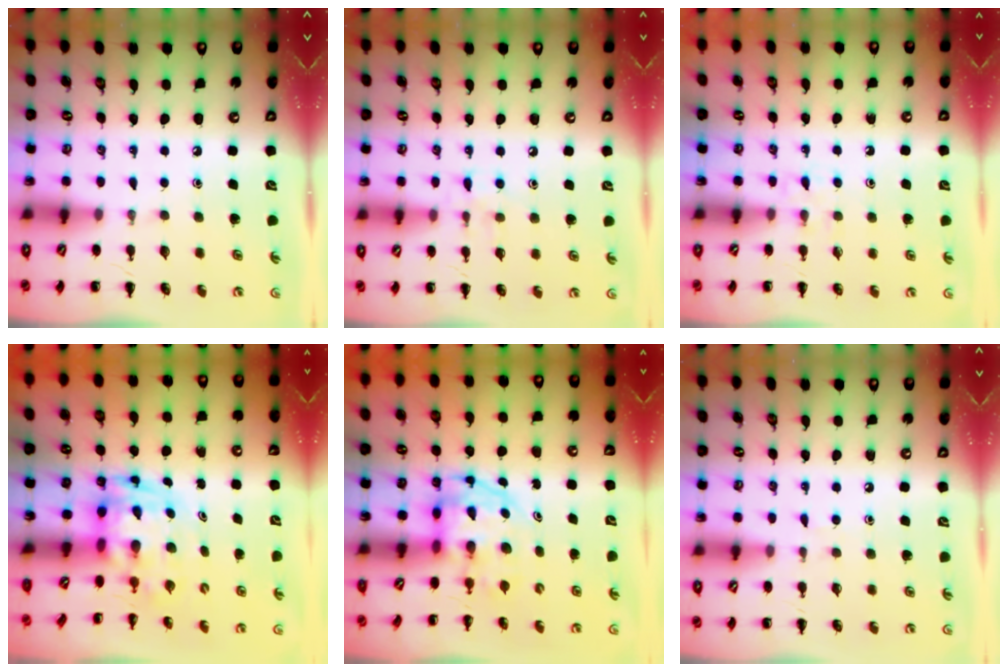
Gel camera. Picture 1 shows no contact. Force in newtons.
{"total": 5.6, "press": 5.4, "slide": 1.5}
{"total": 2.2, "press": 2.0, "slide": 1.0}
{"total": 3.6, "press": 3.5, "slide": 0.8}
{"total": 3.7, "press": 3.7, "slide": 0.5}
{"total": 2.9, "press": 2.8, "slide": 1.0}